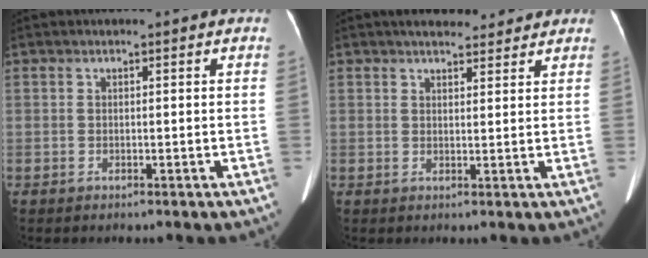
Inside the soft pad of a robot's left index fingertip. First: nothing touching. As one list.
[{"total": 7.2, "force": [6.3, 2.2, 2.7], "torque": [-0.033, 0.019, 0.085]}]